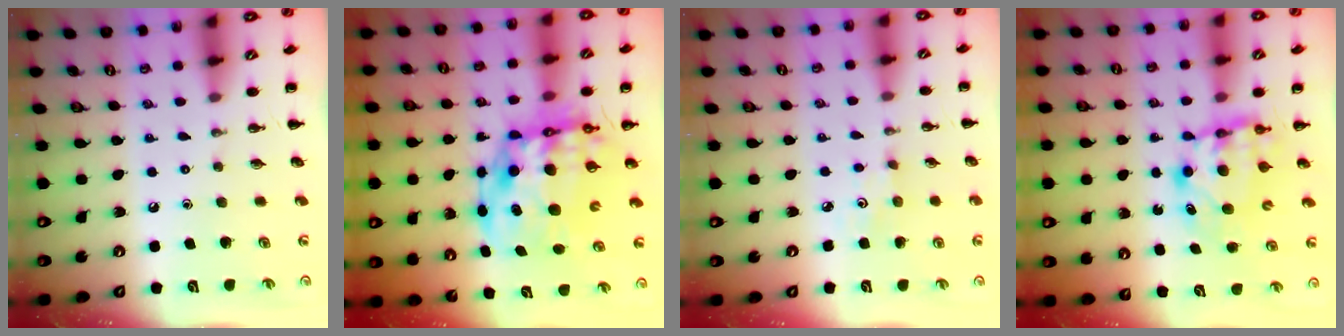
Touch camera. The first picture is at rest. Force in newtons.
{"total": 15.8, "press": 15.3, "slide": 3.8}
{"total": 2.6, "press": 2.5, "slide": 0.7}
{"total": 6.2, "press": 6.1, "slide": 0.9}